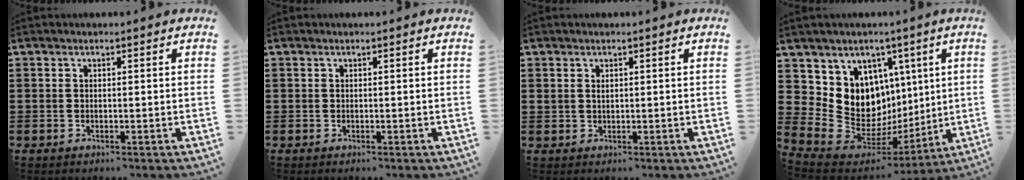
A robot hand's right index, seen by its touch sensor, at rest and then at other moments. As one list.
[{"total": 0.0}, {"total": 0.8, "force": [0.4, 0.5, 0.4], "torque": [-0.010, 0.003, 0.008]}, {"total": 11.9, "force": [1.8, 10.9, 4.2], "torque": [-0.124, -0.040, 0.046]}]